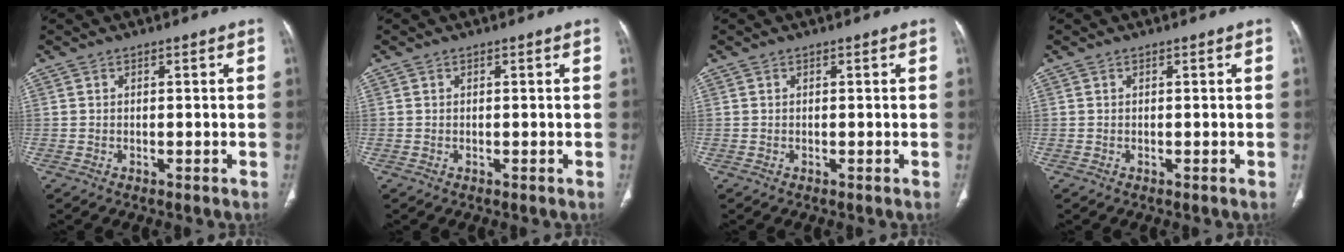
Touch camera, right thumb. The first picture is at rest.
{"total": 0.0}
{"total": 0.0}
{"total": 0.0}